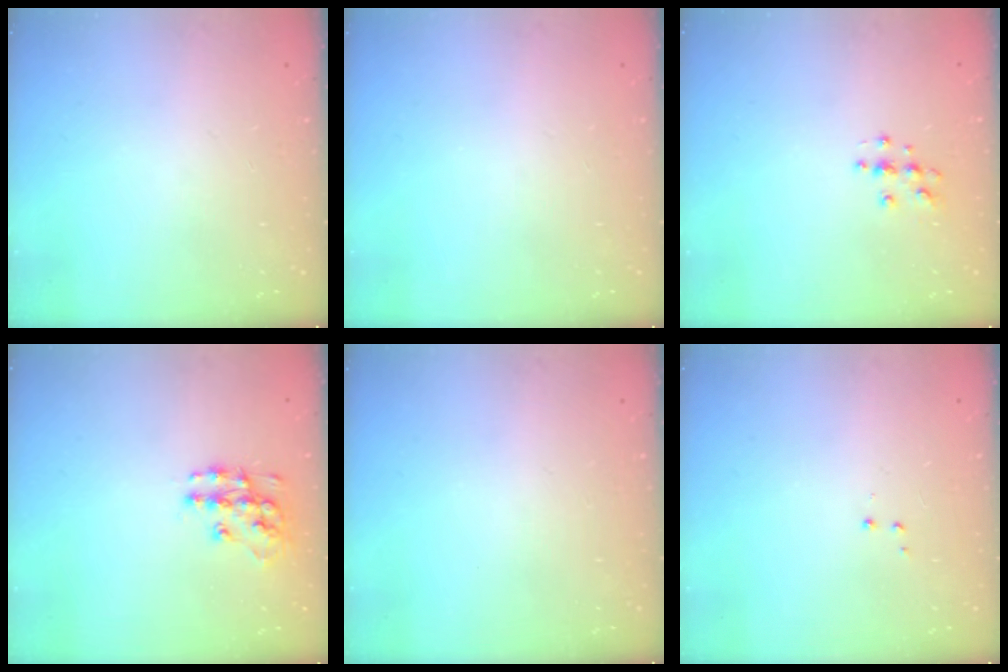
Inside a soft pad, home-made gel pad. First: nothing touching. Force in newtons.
{"total": 0.0}
{"total": 5.4, "press": 5.3, "slide": 0.7}
{"total": 11.5, "press": 11.5, "slide": 0.5}
{"total": 0.0}
{"total": 3.0, "press": 2.9, "slide": 0.7}